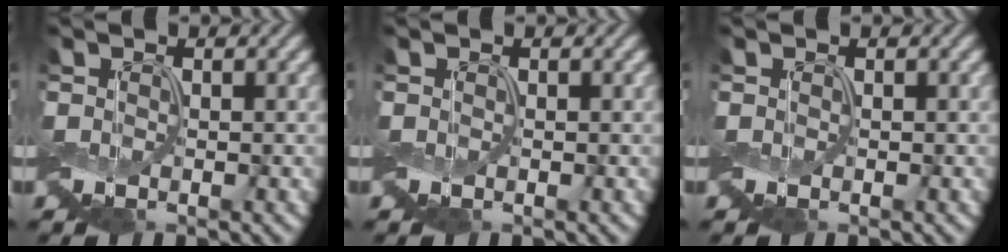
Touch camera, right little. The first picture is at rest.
{"total": 0.0}
{"total": 0.0}